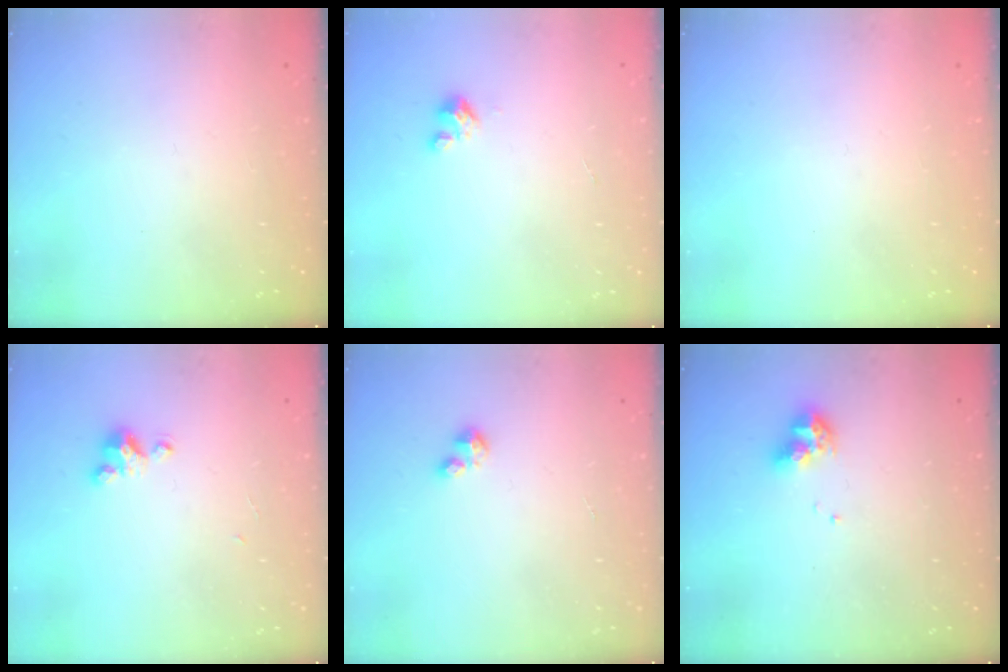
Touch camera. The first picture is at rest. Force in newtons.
{"total": 2.9, "press": 2.9, "slide": 0.2}
{"total": 0.0}
{"total": 3.0, "press": 3.0, "slide": 0.3}
{"total": 2.0, "press": 2.0, "slide": 0.4}
{"total": 8.9, "press": 8.9, "slide": 1.0}